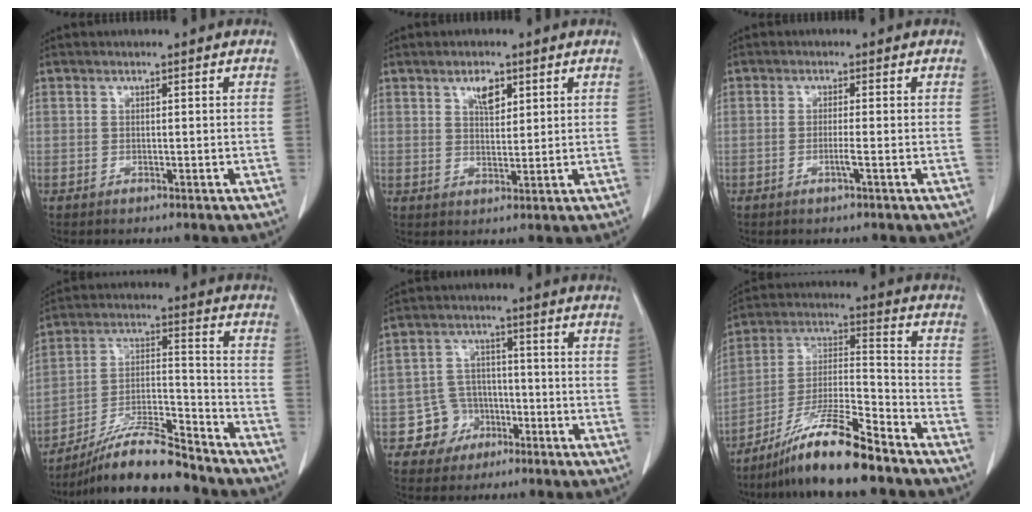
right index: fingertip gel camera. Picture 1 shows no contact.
{"total": 3.7, "force": [2.0, 1.6, 2.6], "torque": [-0.047, 0.000, 0.037]}
{"total": 1.7, "force": [-0.7, -0.4, 1.5], "torque": [-0.029, -0.002, -0.014]}
{"total": 14.2, "force": [-12.5, 1.7, 6.6], "torque": [-0.116, 0.009, -0.219]}
{"total": 5.8, "force": [-2.7, 5.2, 0.3], "torque": [0.004, 0.017, -0.041]}
{"total": 13.7, "force": [-10.5, 0.6, 8.8], "torque": [-0.170, -0.013, -0.190]}